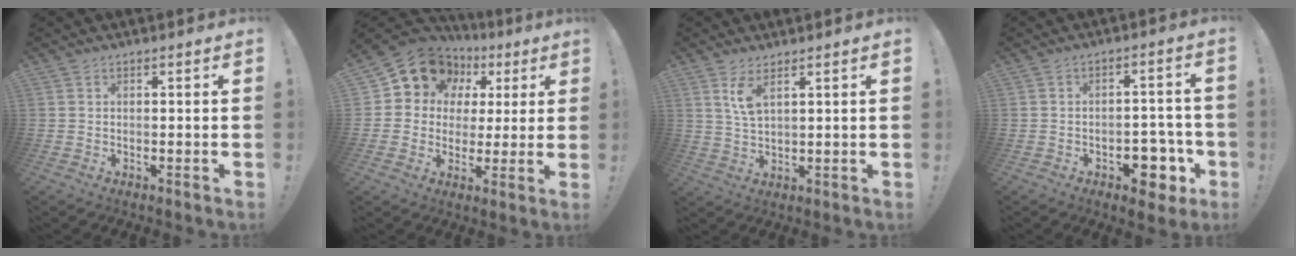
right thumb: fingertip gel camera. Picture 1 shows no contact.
{"total": 13.4, "force": [6.4, 10.5, 5.2], "torque": [-0.078, -0.041, 0.127]}
{"total": 5.2, "force": [2.9, 1.5, 4.0], "torque": [-0.075, -0.010, 0.049]}
{"total": 9.4, "force": [-4.3, 6.1, 5.7], "torque": [-0.046, 0.033, -0.067]}